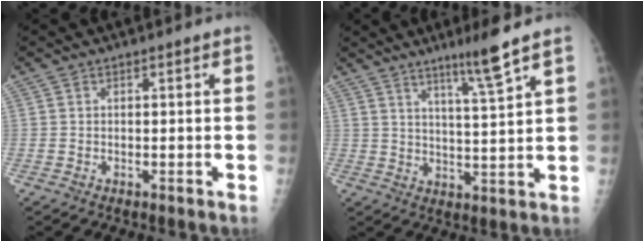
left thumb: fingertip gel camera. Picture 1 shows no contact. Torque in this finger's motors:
{"motor_torque": [-0.18, -0.21, 0.09, -0.05, 0.01]}